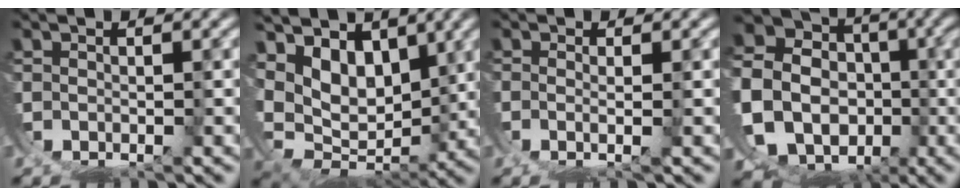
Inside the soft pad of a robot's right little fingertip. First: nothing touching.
{"total": 8.0, "force": [2.2, 6.3, 4.4], "torque": [-0.103, -0.028, 0.042]}
{"total": 2.3, "force": [0.6, -1.7, 1.3], "torque": [-0.017, 0.000, 0.012]}
{"total": 17.1, "force": [0.7, 15.2, 7.7], "torque": [-0.161, -0.032, -0.001]}